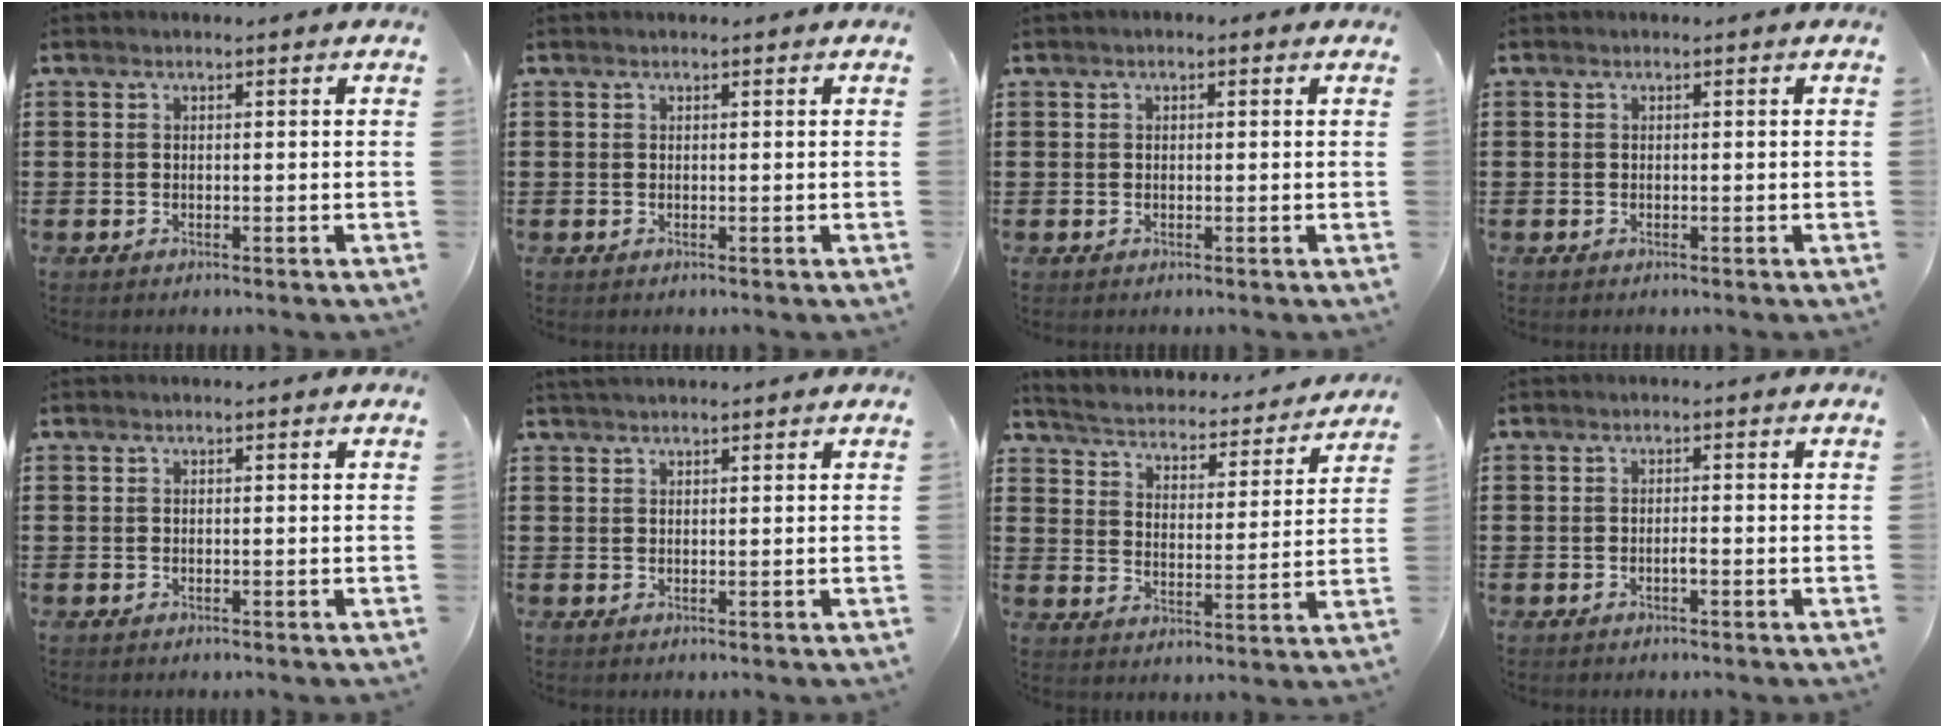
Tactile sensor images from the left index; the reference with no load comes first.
{"total": 0.0}
{"total": 0.6, "force": [0.1, 0.5, 0.4], "torque": [-0.008, 0.005, 0.002]}
{"total": 0.0}
{"total": 0.0}
{"total": 1.4, "force": [1.4, 0.1, 0.4], "torque": [-0.009, 0.000, 0.027]}
{"total": 3.1, "force": [3.1, 0.0, 0.3], "torque": [-0.027, -0.030, 0.042]}
{"total": 1.0, "force": [-0.3, 0.2, 0.9], "torque": [-0.018, -0.003, -0.005]}